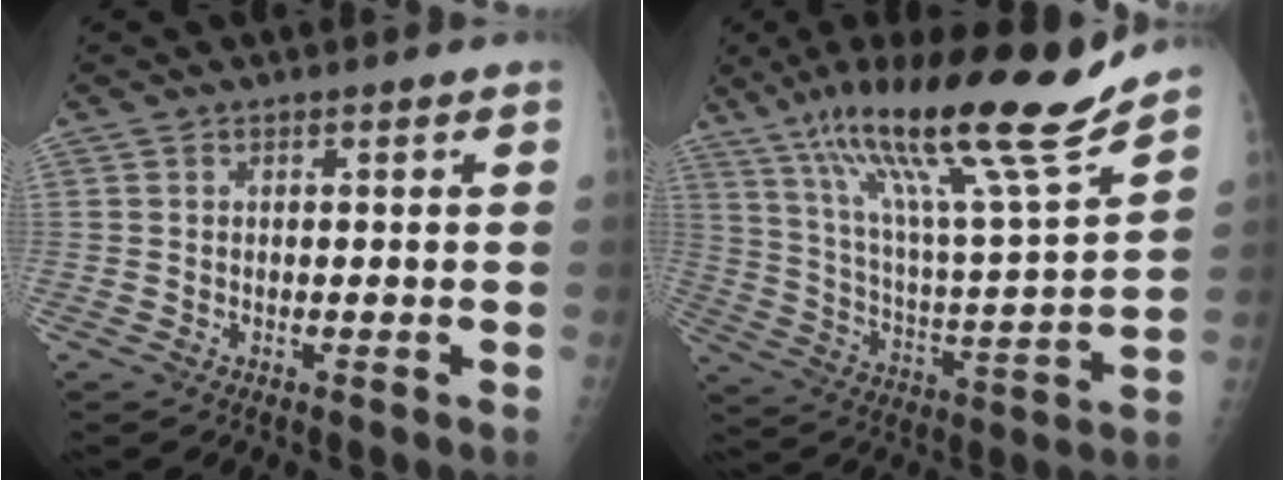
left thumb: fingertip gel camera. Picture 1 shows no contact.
{"total": 24.0, "force": [16.6, 1.8, 17.2], "torque": [-0.270, -0.065, 0.286]}